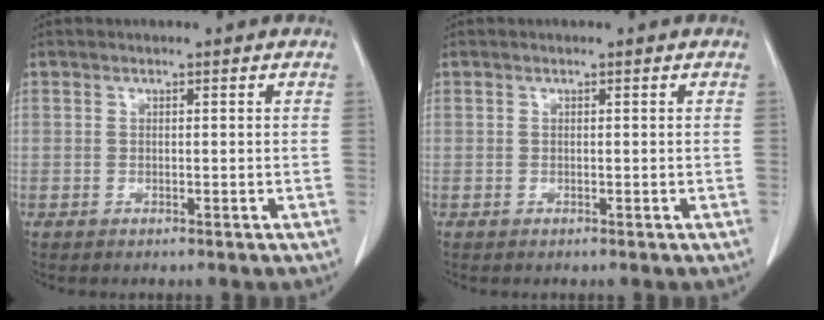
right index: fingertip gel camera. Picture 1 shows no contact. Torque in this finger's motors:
{"motor_torque": [0.00, 0.00, 0.05, 0.00]}